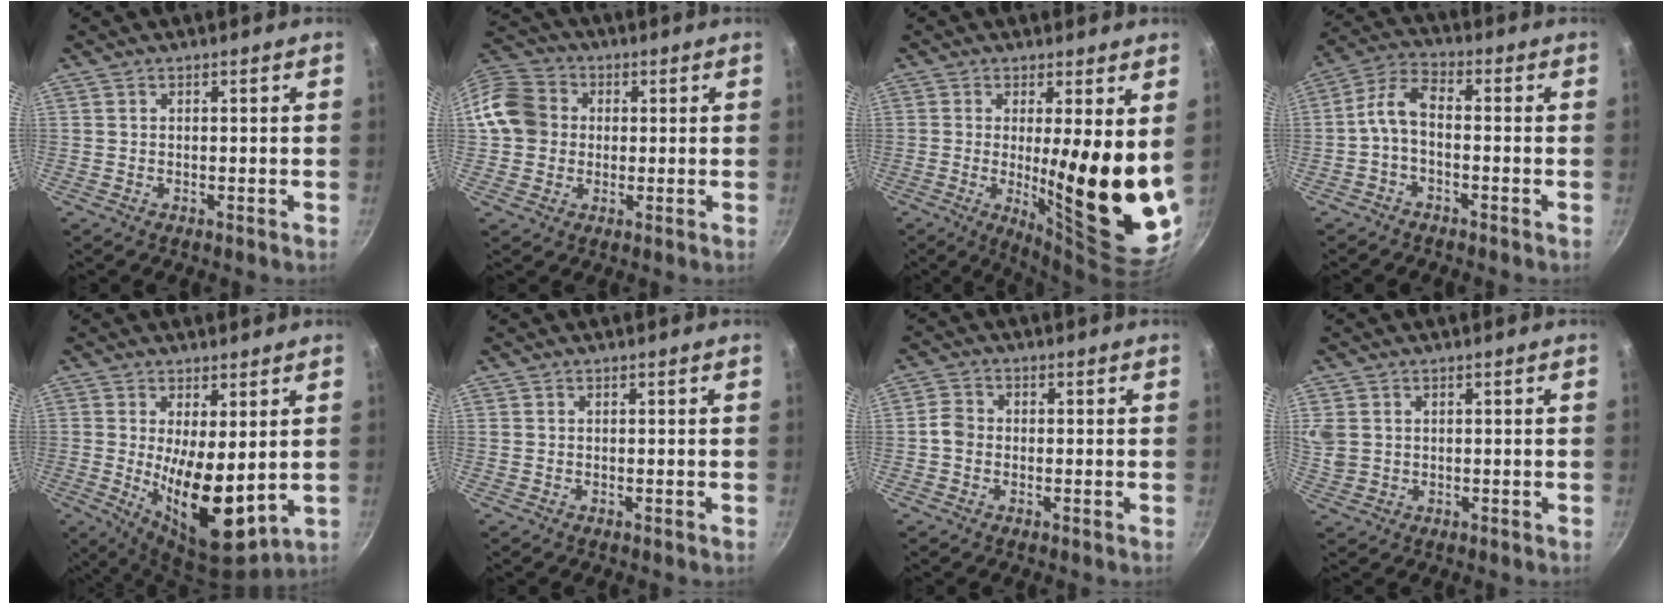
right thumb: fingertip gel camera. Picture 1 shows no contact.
{"total": 11.6, "force": [0.7, 10.3, 5.4], "torque": [-0.079, 0.024, -0.004]}
{"total": 17.2, "force": [0.9, 3.6, 16.8], "torque": [-0.218, -0.051, 0.021]}
{"total": 6.4, "force": [-1.9, 3.3, 5.2], "torque": [-0.111, 0.035, -0.046]}
{"total": 13.4, "force": [0.5, 5.4, 12.2], "torque": [-0.187, -0.035, 0.022]}
{"total": 0.0}
{"total": 3.1, "force": [-0.7, 2.7, 1.5], "torque": [-0.024, 0.013, -0.020]}
{"total": 5.5, "force": [1.7, 4.5, 2.8], "torque": [-0.052, -0.003, 0.040]}